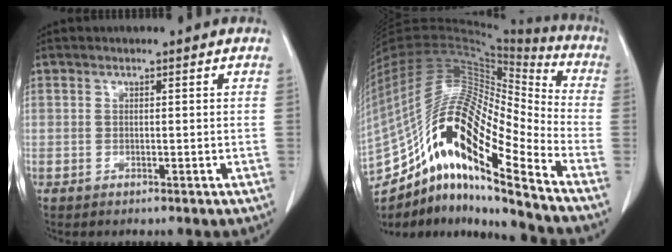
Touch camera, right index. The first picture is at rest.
{"total": 24.0, "force": [-14.6, 5.0, 18.4], "torque": [-0.373, 0.018, -0.264]}